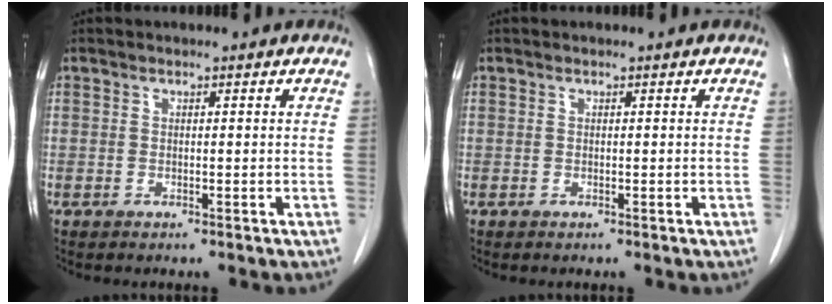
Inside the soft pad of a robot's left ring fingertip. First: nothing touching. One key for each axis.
{"total": 0.0}